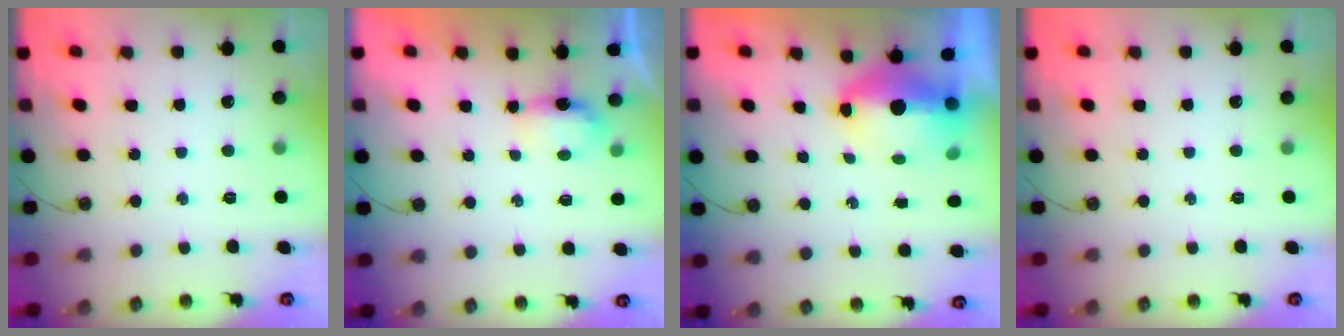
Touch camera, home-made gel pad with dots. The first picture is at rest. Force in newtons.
{"total": 4.2, "press": 3.9, "slide": 1.4}
{"total": 12.9, "press": 9.3, "slide": 9.0}
{"total": 0.0}